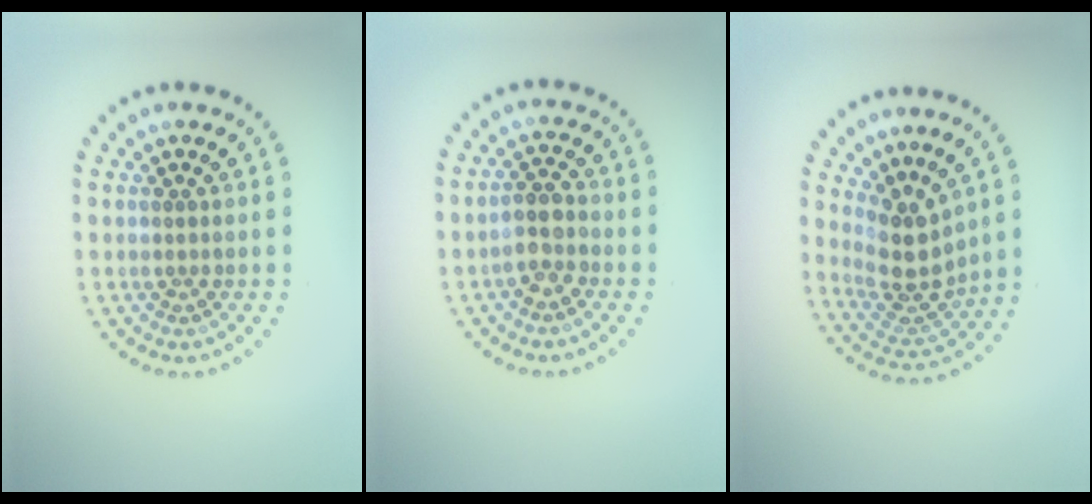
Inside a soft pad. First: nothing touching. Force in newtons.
{"total": 2.2, "press": 2.1, "slide": 0.7}
{"total": 3.9, "press": 3.2, "slide": 2.2}